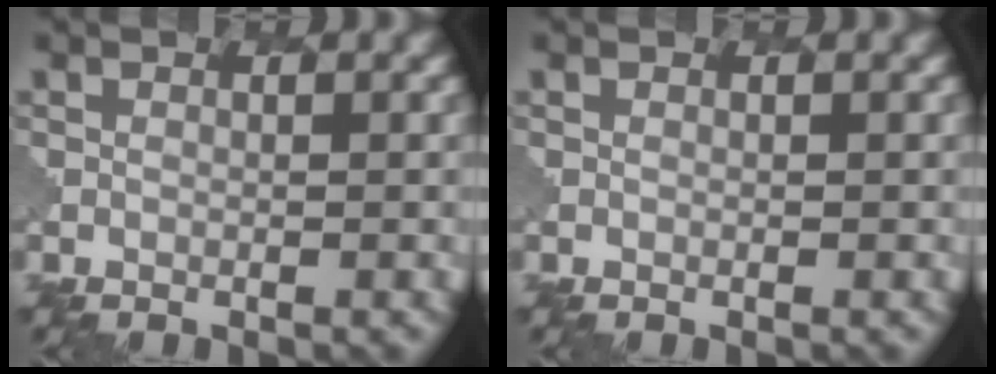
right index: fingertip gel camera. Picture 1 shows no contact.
{"total": 0.0}